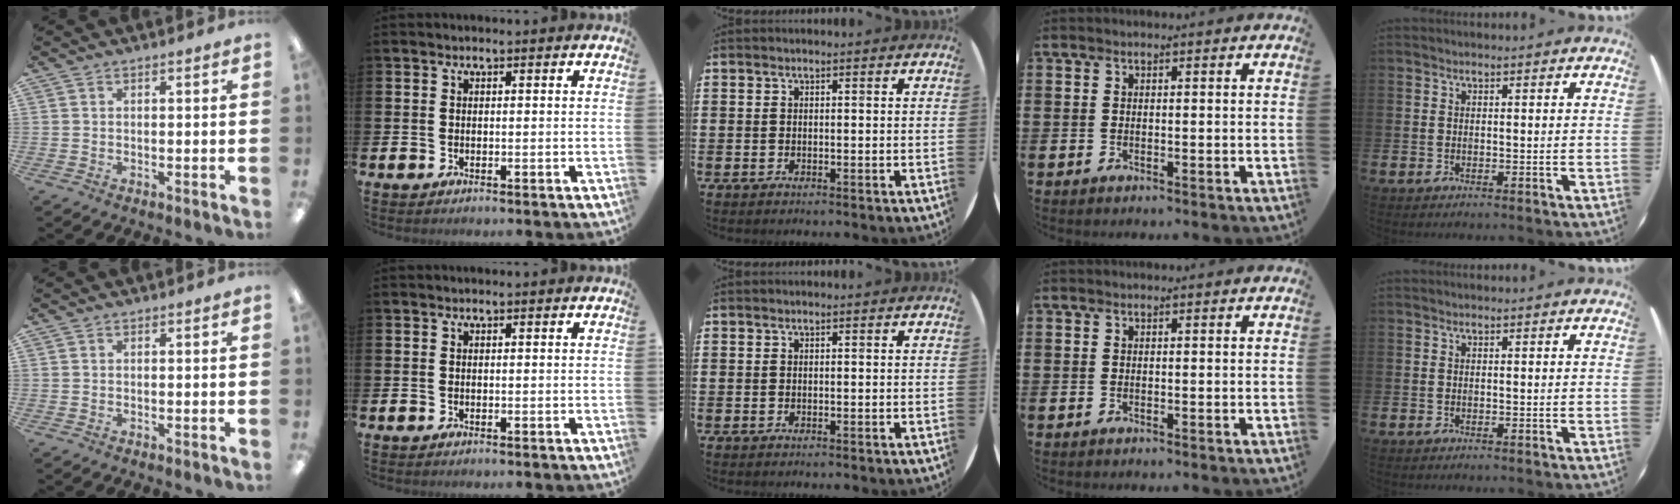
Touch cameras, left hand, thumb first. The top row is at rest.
{}